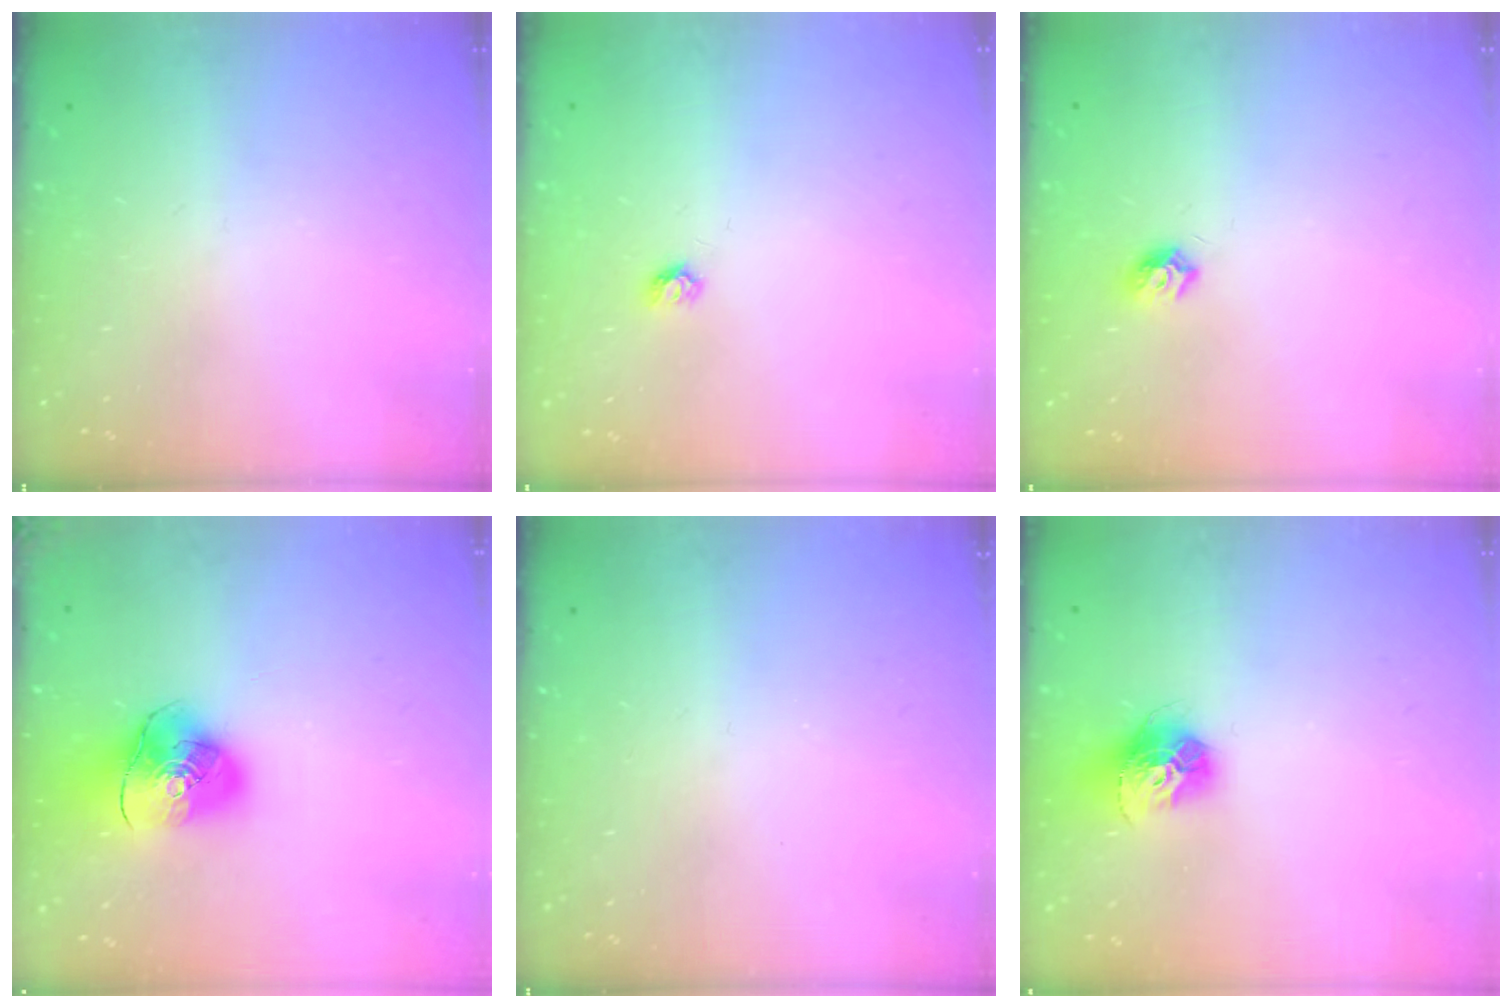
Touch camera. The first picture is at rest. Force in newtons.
{"total": 4.2, "press": 4.2, "slide": 0.4}
{"total": 7.4, "press": 7.4, "slide": 0.9}
{"total": 14.3, "press": 14.2, "slide": 1.9}
{"total": 0.0}
{"total": 13.6, "press": 13.5, "slide": 1.4}